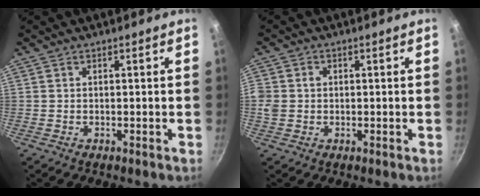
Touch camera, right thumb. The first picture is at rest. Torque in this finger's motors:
{"motor_torque": [0.21, 0.37, 0.34, 0.07, 0.01]}